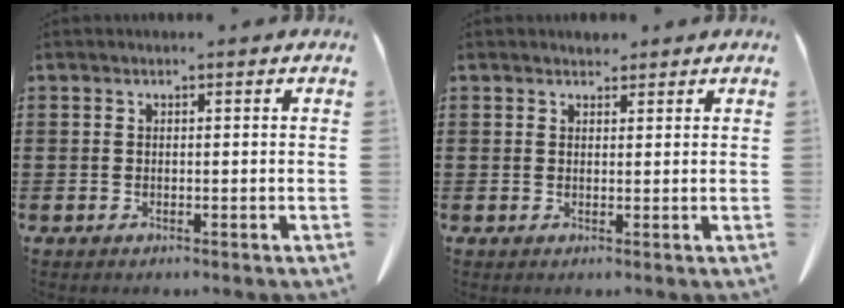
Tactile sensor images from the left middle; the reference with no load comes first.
{"total": 1.6, "force": [1.5, 0.6, 0.2], "torque": [0.000, -0.002, 0.027]}